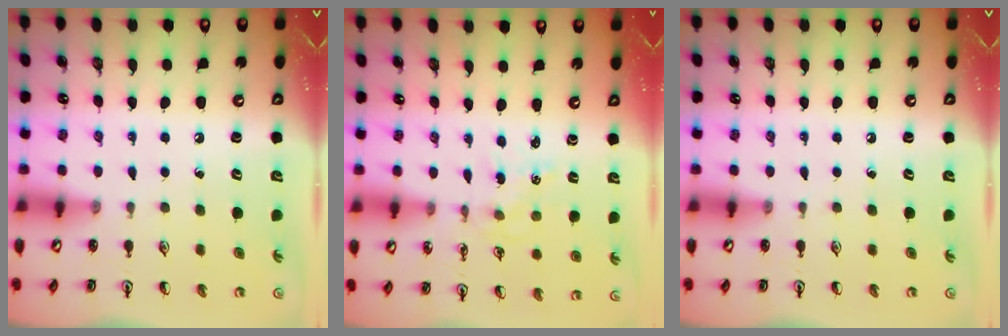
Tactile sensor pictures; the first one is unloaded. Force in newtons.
{"total": 0.7, "press": 0.6, "slide": 0.2}
{"total": 0.0}